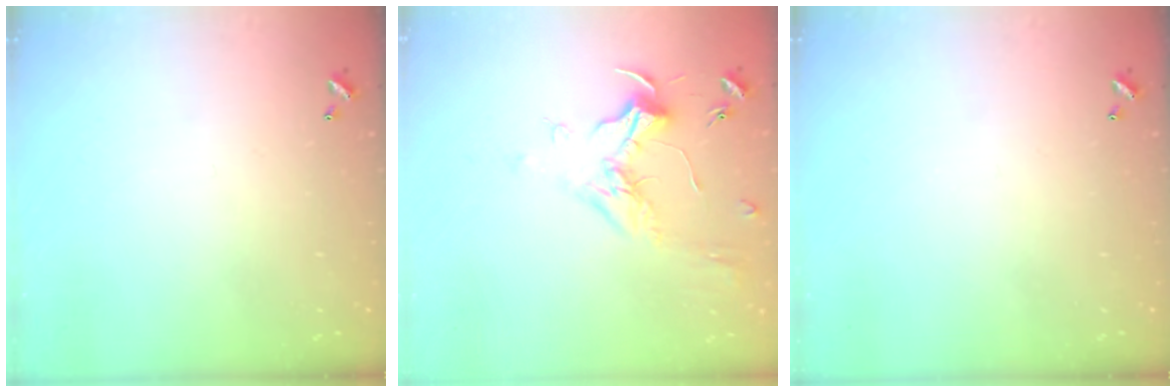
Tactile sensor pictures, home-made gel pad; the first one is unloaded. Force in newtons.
{"total": 1.8, "press": 1.6, "slide": 0.7}
{"total": 0.0}